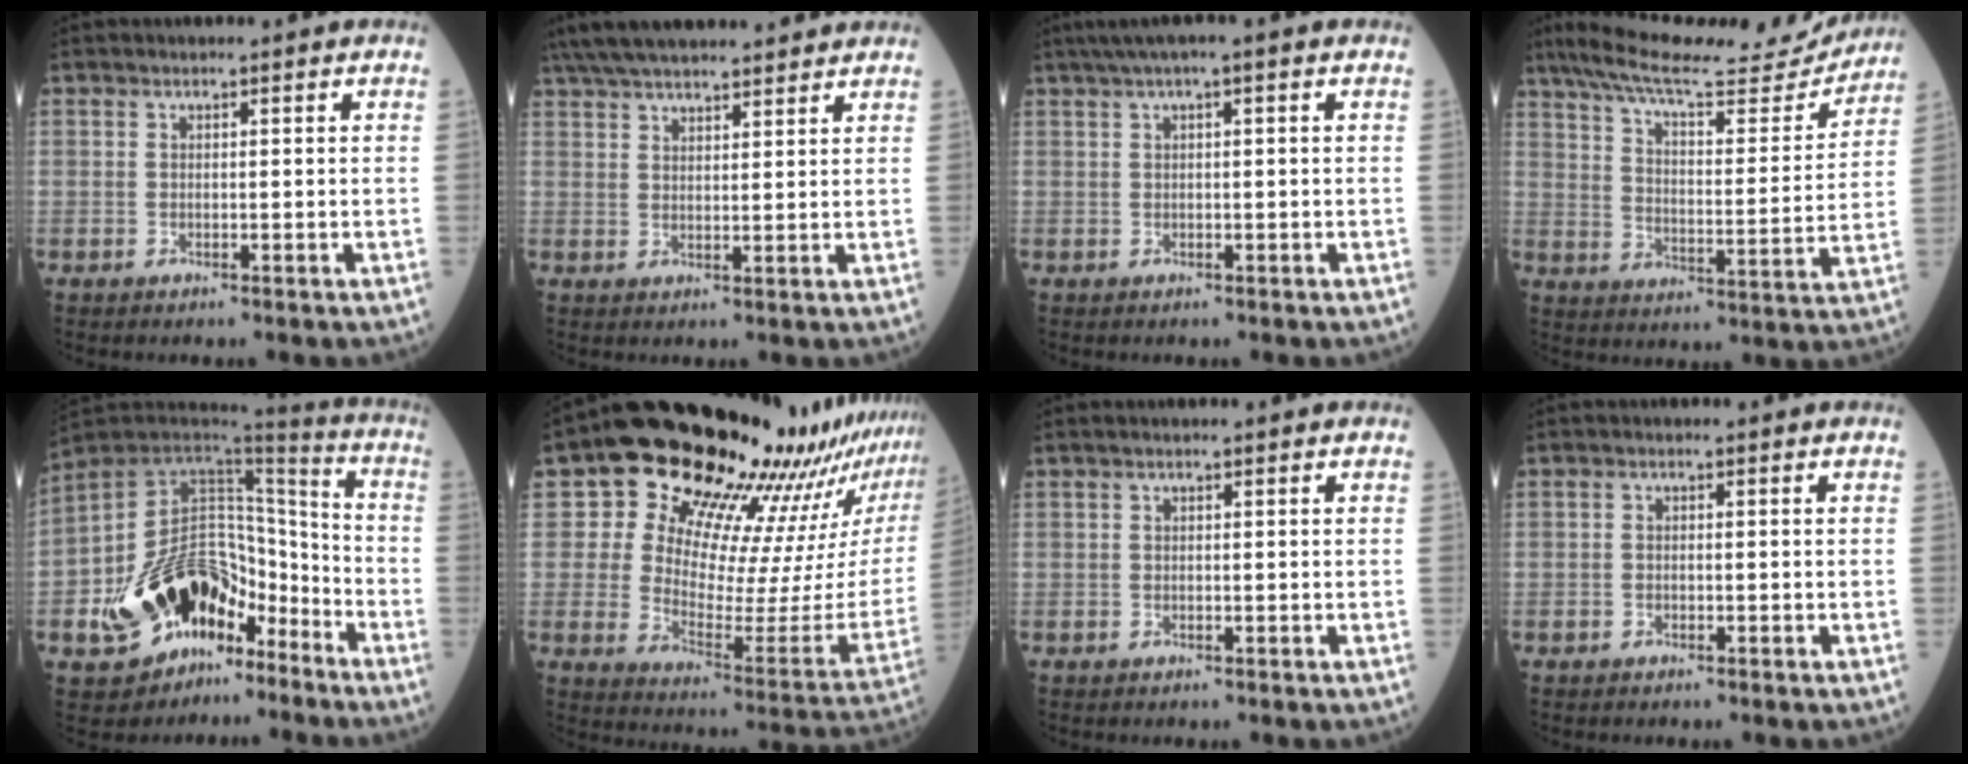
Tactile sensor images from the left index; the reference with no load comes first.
{"total": 17.2, "force": [15.1, 3.6, 7.2], "torque": [-0.135, 0.050, 0.240]}
{"total": 4.5, "force": [2.7, 0.1, 3.6], "torque": [-0.068, 0.029, 0.051]}
{"total": 21.6, "force": [19.9, 2.8, 8.0], "torque": [-0.136, -0.018, 0.284]}
{"total": 18.9, "force": [-9.6, 10.5, 12.5], "torque": [-0.225, 0.033, -0.155]}
{"total": 23.6, "force": [19.8, 5.5, 11.7], "torque": [-0.170, -0.074, 0.264]}
{"total": 1.1, "force": [1.0, 0.1, 0.6], "torque": [-0.012, 0.021, 0.021]}
{"total": 0.0}